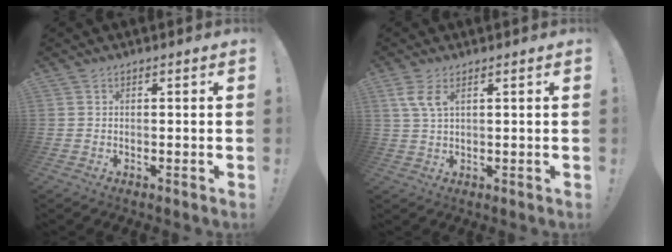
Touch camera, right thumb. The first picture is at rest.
{"total": 5.2, "force": [2.3, 1.9, 4.3], "torque": [-0.083, 0.001, 0.042]}